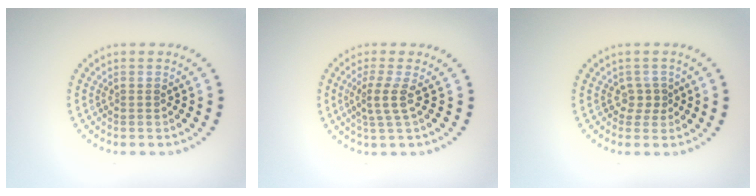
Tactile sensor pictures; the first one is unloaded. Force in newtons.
{"total": 2.2, "press": 1.6, "slide": 1.5}
{"total": 1.4, "press": 1.0, "slide": 1.0}